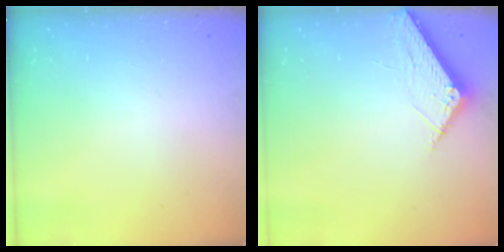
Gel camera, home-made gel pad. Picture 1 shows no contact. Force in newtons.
{"total": 5.8, "press": 5.8, "slide": 0.6}